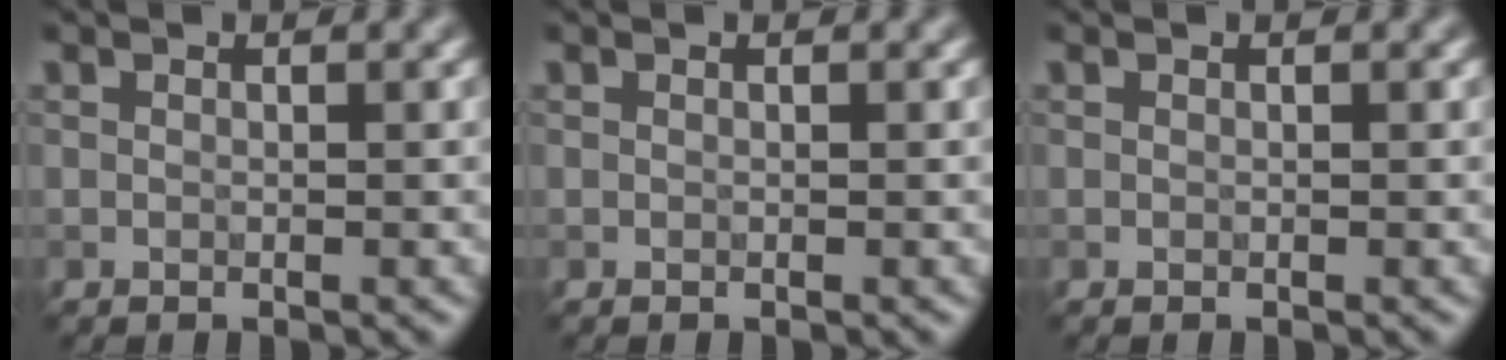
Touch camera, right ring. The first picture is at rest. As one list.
[{"total": 0.0}, {"total": 0.0}]